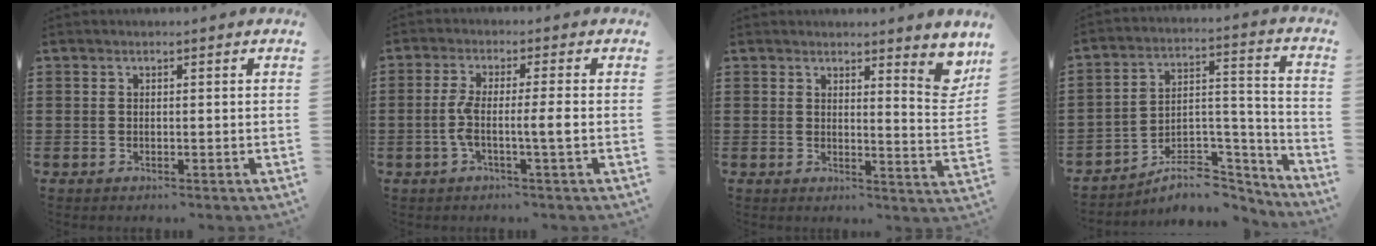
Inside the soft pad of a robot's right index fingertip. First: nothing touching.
{"total": 5.7, "force": [-1.1, 0.3, 5.6], "torque": [-0.123, -0.011, -0.030]}
{"total": 5.2, "force": [4.2, 0.7, 2.9], "torque": [-0.038, -0.025, 0.069]}
{"total": 7.7, "force": [-6.2, 3.6, 2.8], "torque": [-0.038, 0.017, -0.111]}